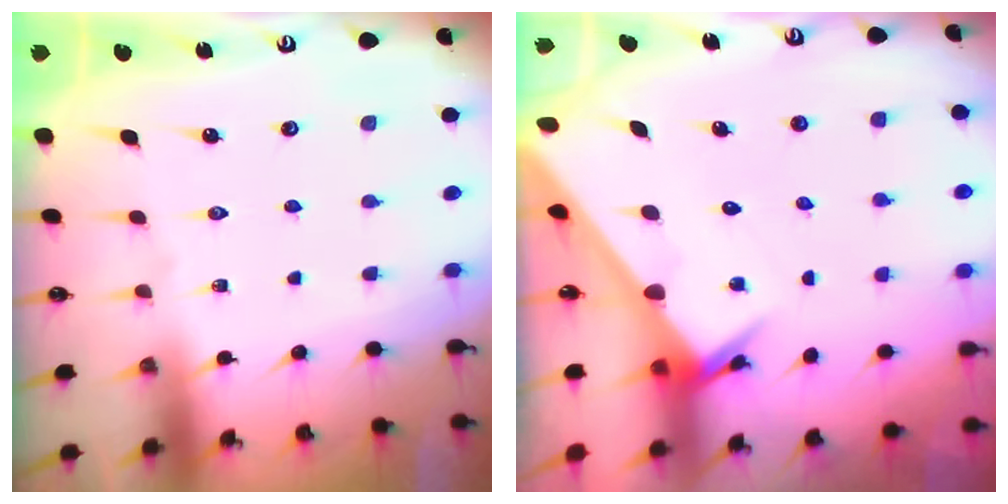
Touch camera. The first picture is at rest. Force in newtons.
{"total": 3.8, "press": 3.8, "slide": 0.1}